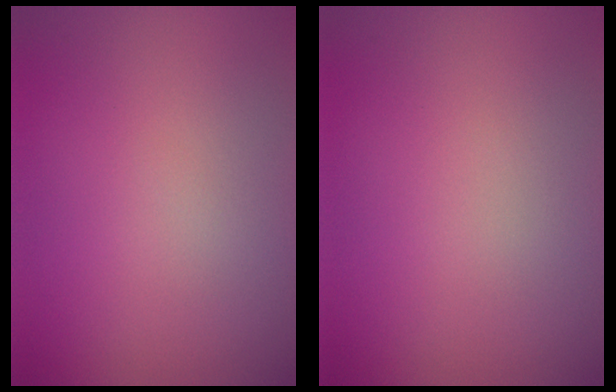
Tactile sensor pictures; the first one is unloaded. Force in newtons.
{"total": 0.0}